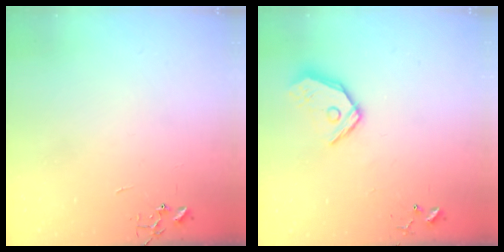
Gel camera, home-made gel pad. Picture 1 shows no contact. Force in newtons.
{"total": 12.4, "press": 12.2, "slide": 1.9}